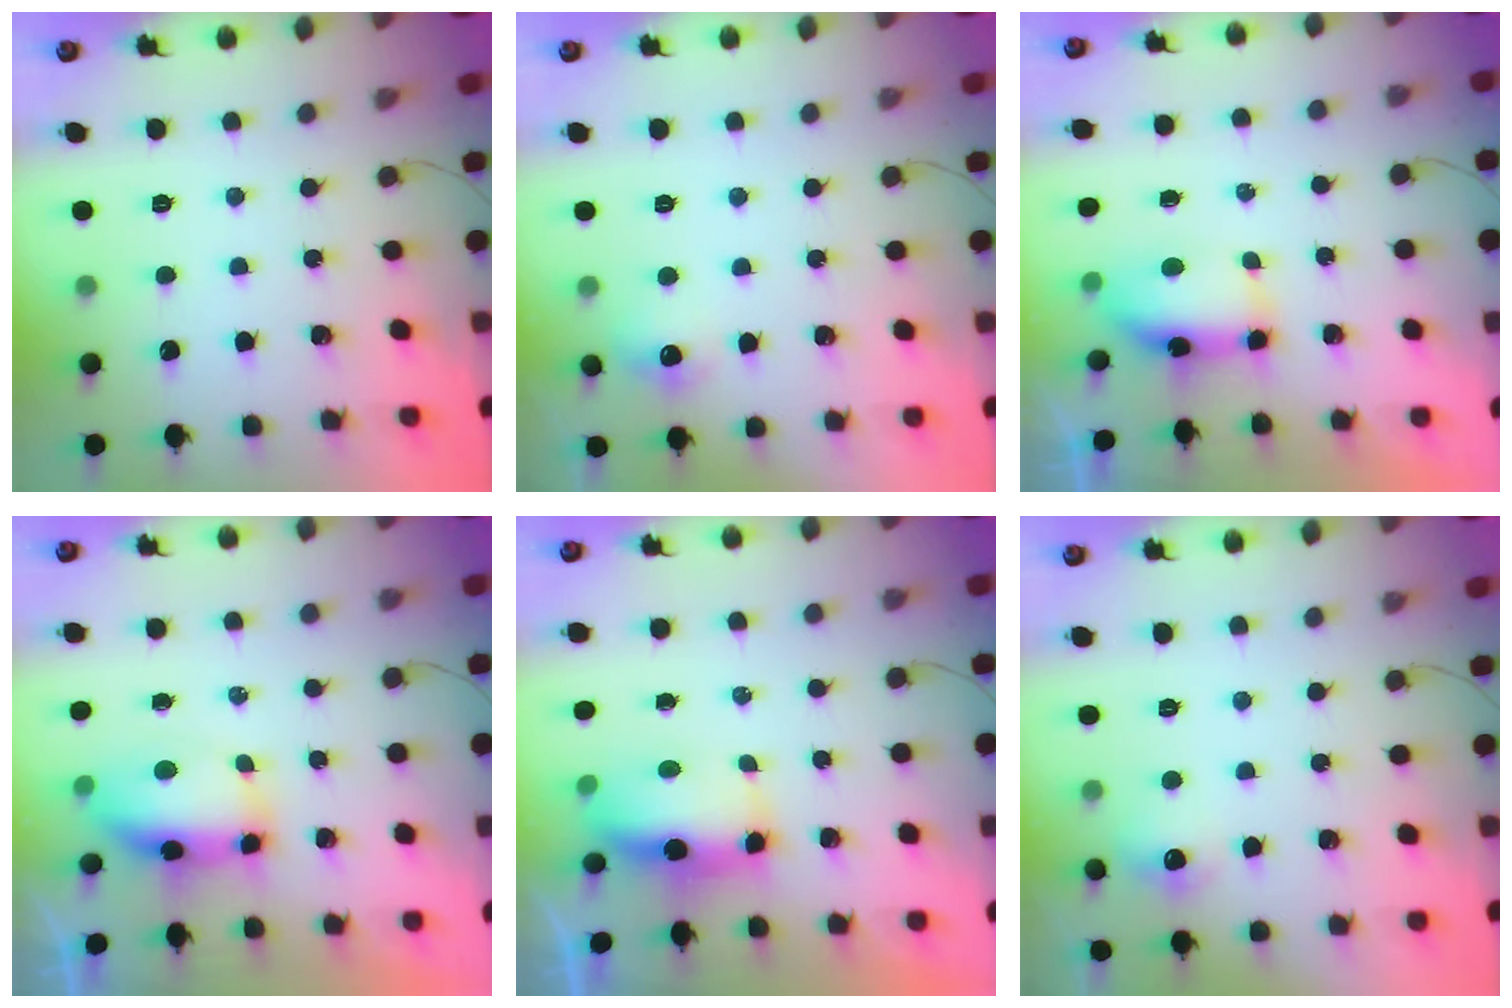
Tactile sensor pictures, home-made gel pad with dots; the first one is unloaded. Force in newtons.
{"total": 6.3, "press": 6.2, "slide": 1.2}
{"total": 7.5, "press": 7.2, "slide": 2.1}
{"total": 7.9, "press": 7.8, "slide": 1.1}
{"total": 10.3, "press": 8.6, "slide": 5.7}
{"total": 6.3, "press": 6.2, "slide": 1.2}